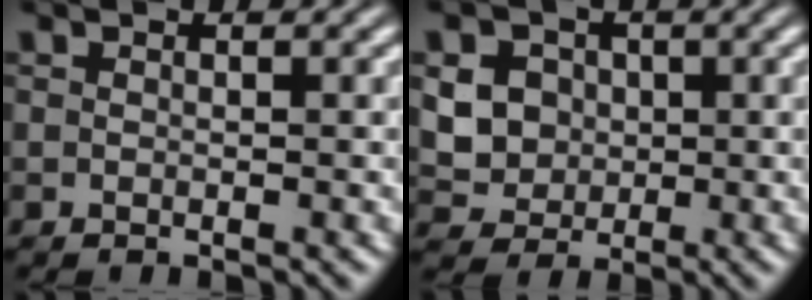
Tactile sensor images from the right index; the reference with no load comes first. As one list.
[{"total": 7.5, "force": [0.1, 6.9, 2.9], "torque": [-0.074, -0.029, 0.007]}]